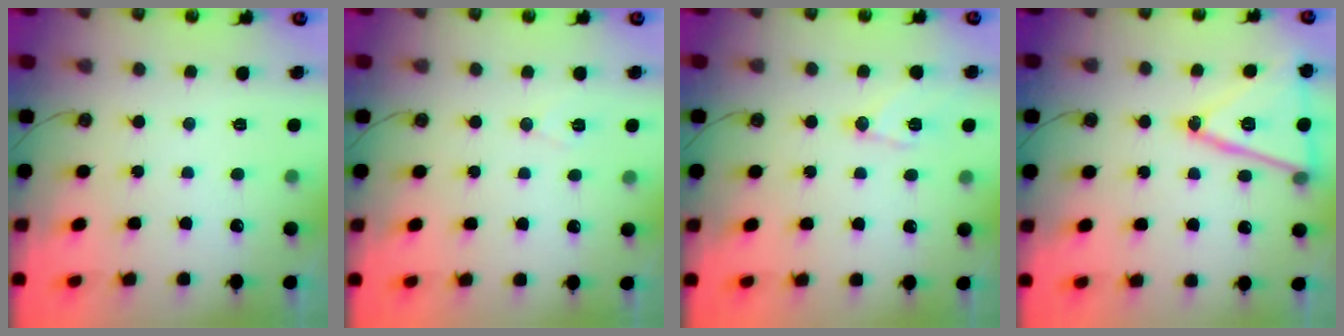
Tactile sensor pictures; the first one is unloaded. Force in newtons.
{"total": 6.0, "press": 4.0, "slide": 4.5}
{"total": 8.7, "press": 8.6, "slide": 1.0}
{"total": 17.7, "press": 17.3, "slide": 3.4}